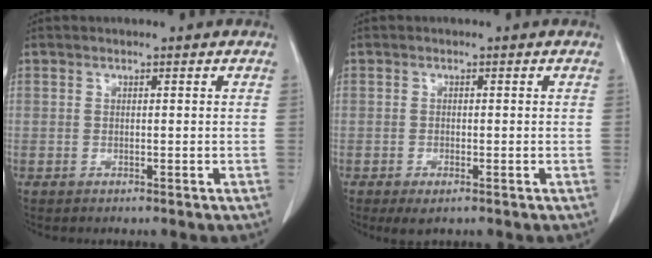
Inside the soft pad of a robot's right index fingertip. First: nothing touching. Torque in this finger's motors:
{"motor_torque": [0.05, -0.01, 0.07, 0.02]}